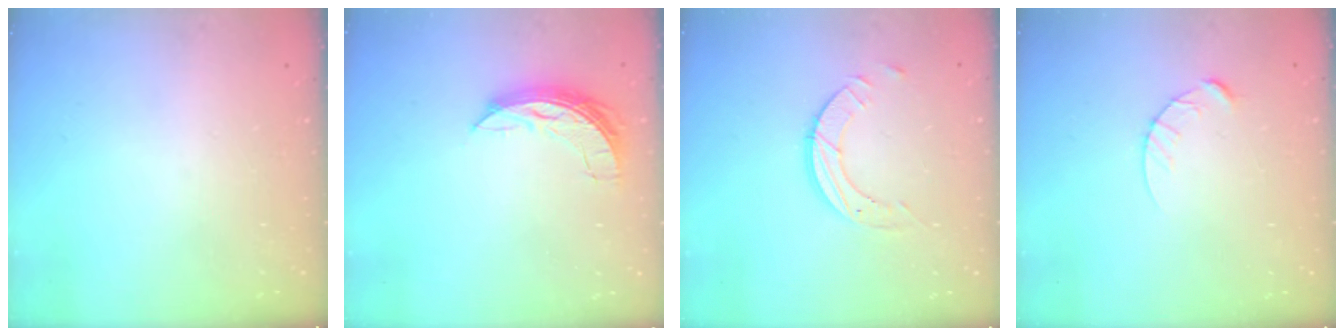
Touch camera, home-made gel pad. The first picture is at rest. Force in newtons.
{"total": 7.6, "press": 7.5, "slide": 1.1}
{"total": 7.1, "press": 7.1, "slide": 0.7}
{"total": 5.7, "press": 5.7, "slide": 0.5}